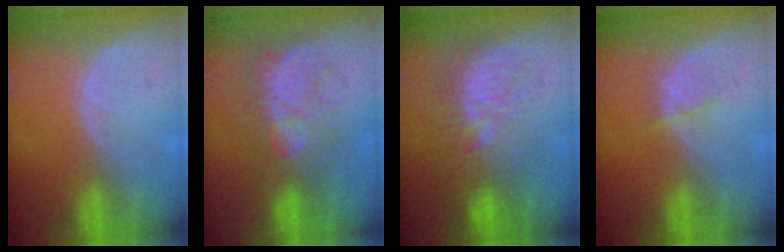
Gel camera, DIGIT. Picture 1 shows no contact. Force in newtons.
{"total": 8.8, "press": 7.6, "slide": 4.5}
{"total": 9.7, "press": 9.1, "slide": 3.6}
{"total": 1.6, "press": 1.5, "slide": 0.2}